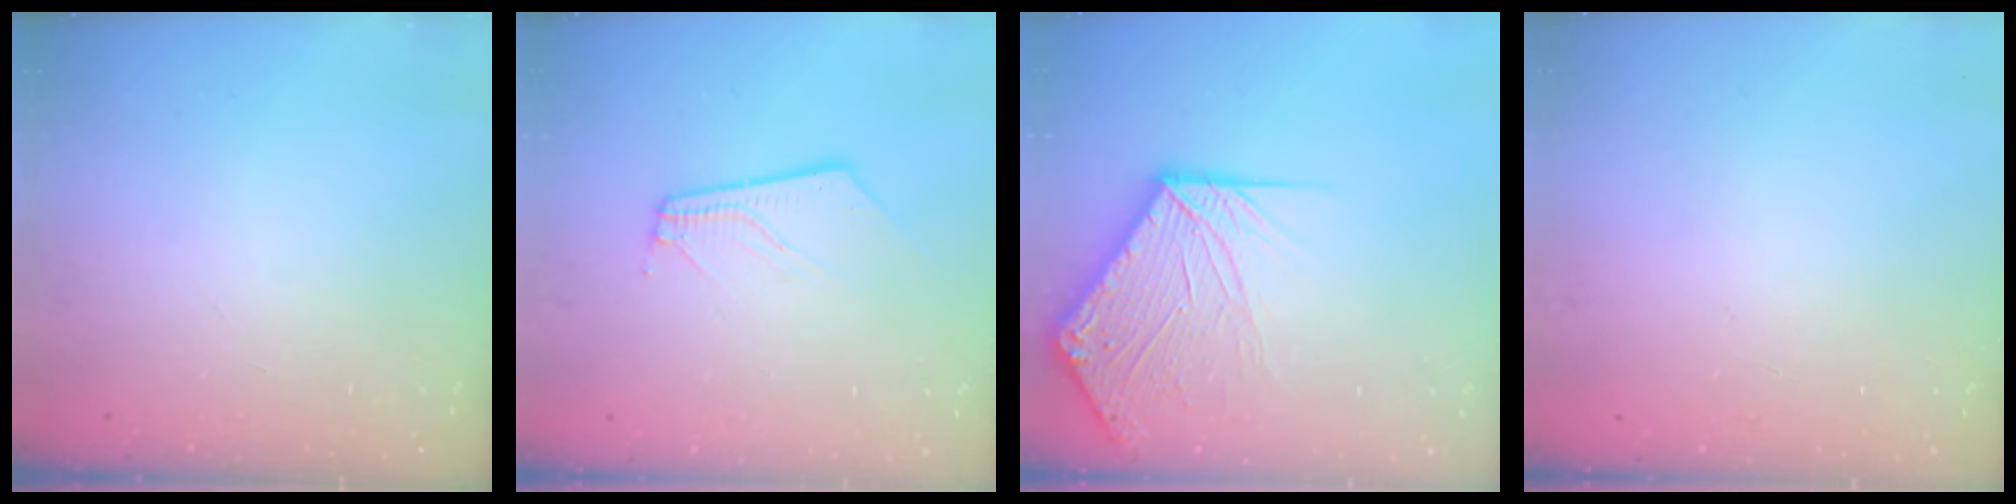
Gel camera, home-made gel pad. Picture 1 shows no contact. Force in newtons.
{"total": 4.5, "press": 4.5, "slide": 0.5}
{"total": 11.6, "press": 11.4, "slide": 1.7}
{"total": 0.0}